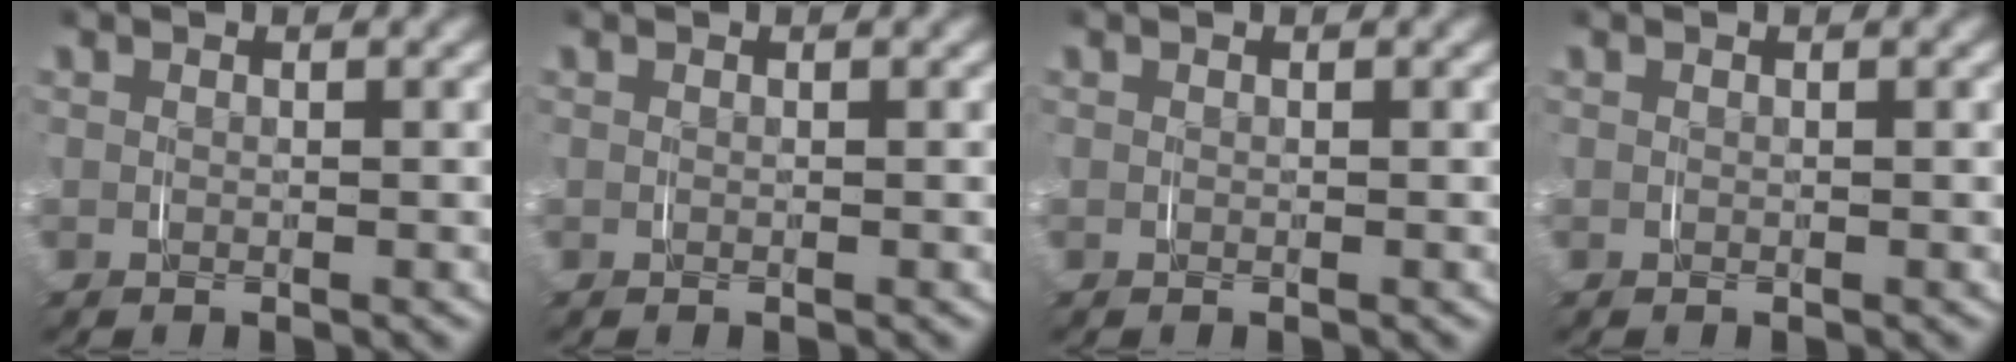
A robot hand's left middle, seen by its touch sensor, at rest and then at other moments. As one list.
[{"total": 0.0}, {"total": 0.0}, {"total": 0.0}]